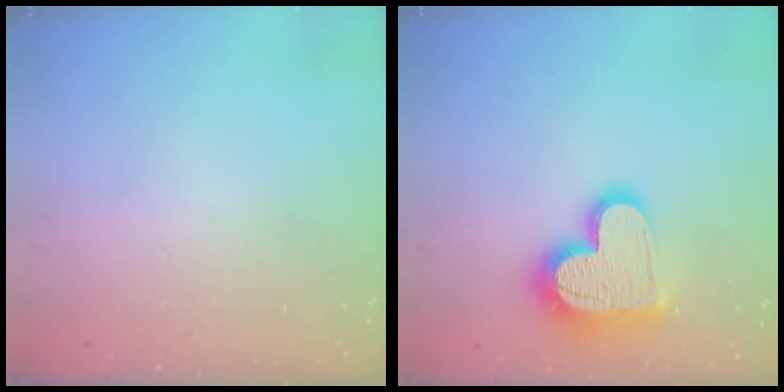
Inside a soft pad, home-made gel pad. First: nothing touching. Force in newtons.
{"total": 17.2, "press": 17.2, "slide": 1.2}